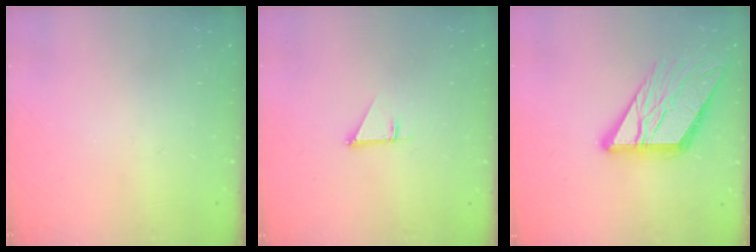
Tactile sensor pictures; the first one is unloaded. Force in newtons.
{"total": 1.0, "press": 1.0, "slide": 0.1}
{"total": 16.2, "press": 16.1, "slide": 1.8}